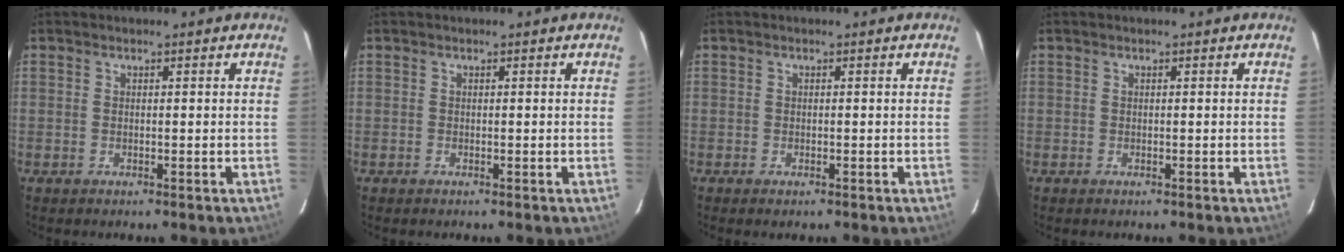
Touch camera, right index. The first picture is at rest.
{"total": 0.0}
{"total": 1.0, "force": [-0.7, 0.4, 0.6], "torque": [-0.011, -0.004, -0.012]}
{"total": 0.0}